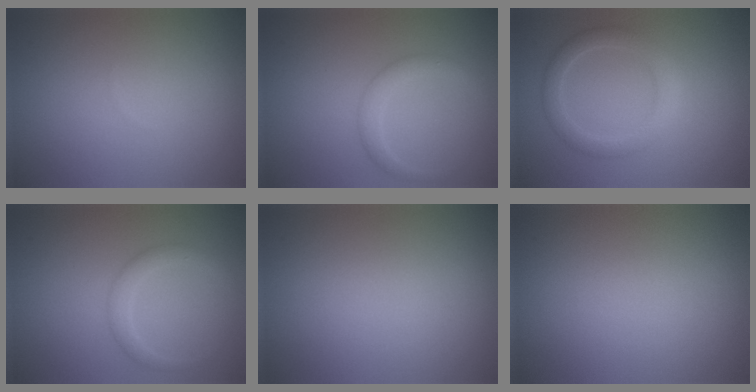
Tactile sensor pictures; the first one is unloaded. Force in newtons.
{"total": 2.1, "press": 2.1, "slide": 0.0}
{"total": 2.9, "press": 2.9, "slide": 0.1}
{"total": 1.9, "press": 1.9, "slide": 0.2}
{"total": 0.0}
{"total": 0.0}